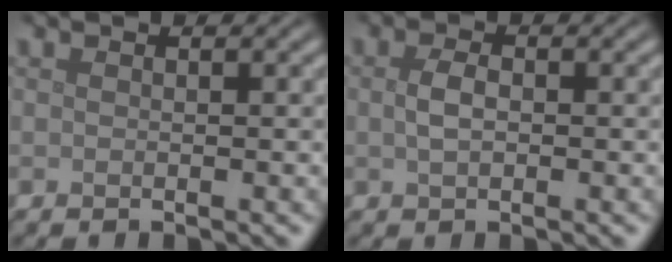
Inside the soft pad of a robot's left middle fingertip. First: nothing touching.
{"total": 1.8, "force": [0.1, 1.0, 1.5], "torque": [-0.033, 0.000, 0.001]}